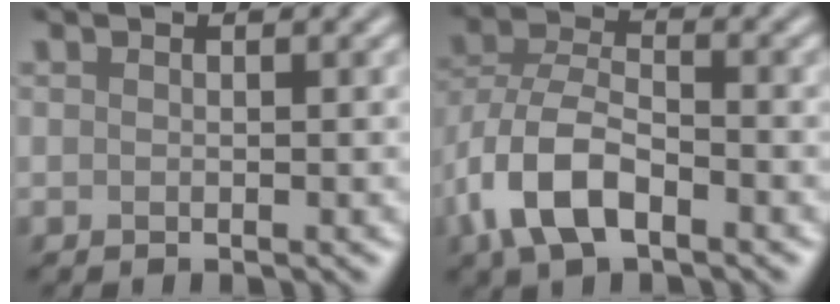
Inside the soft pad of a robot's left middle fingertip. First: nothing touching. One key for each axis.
{"total": 7.3, "fx": -3.3, "fy": 3.8, "fz": 5.4, "tx": -0.116, "ty": 0.000, "tz": -0.076}